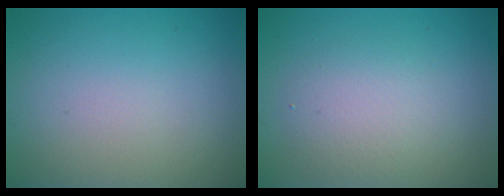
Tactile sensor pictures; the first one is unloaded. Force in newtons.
{"total": 3.2, "press": 3.2, "slide": 0.1}